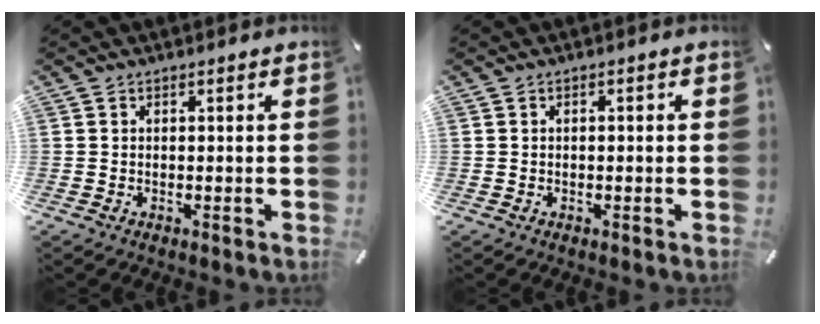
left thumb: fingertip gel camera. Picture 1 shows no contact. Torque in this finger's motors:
{"motor_torque": [-0.23, -0.13, -0.10, 0.00, 0.02]}